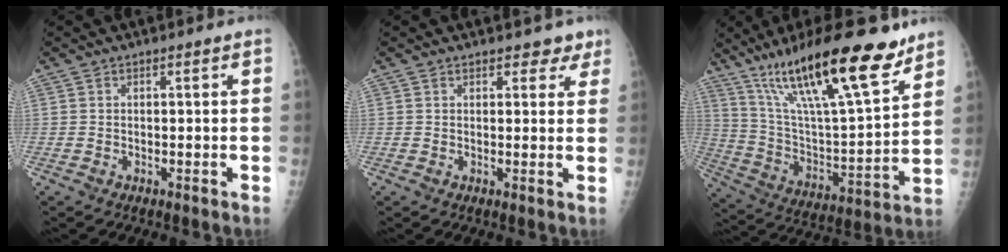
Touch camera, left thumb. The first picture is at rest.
{"total": 3.4, "force": [2.7, 2.0, 0.6], "torque": [0.026, -0.013, 0.023]}
{"total": 25.5, "force": [16.9, 5.5, 18.2], "torque": [-0.289, -0.062, 0.292]}